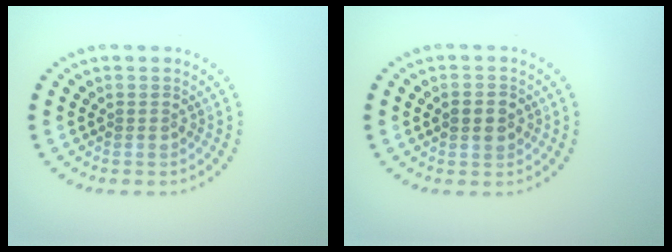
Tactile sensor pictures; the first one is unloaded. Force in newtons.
{"total": 2.5, "press": 2.5, "slide": 0.2}